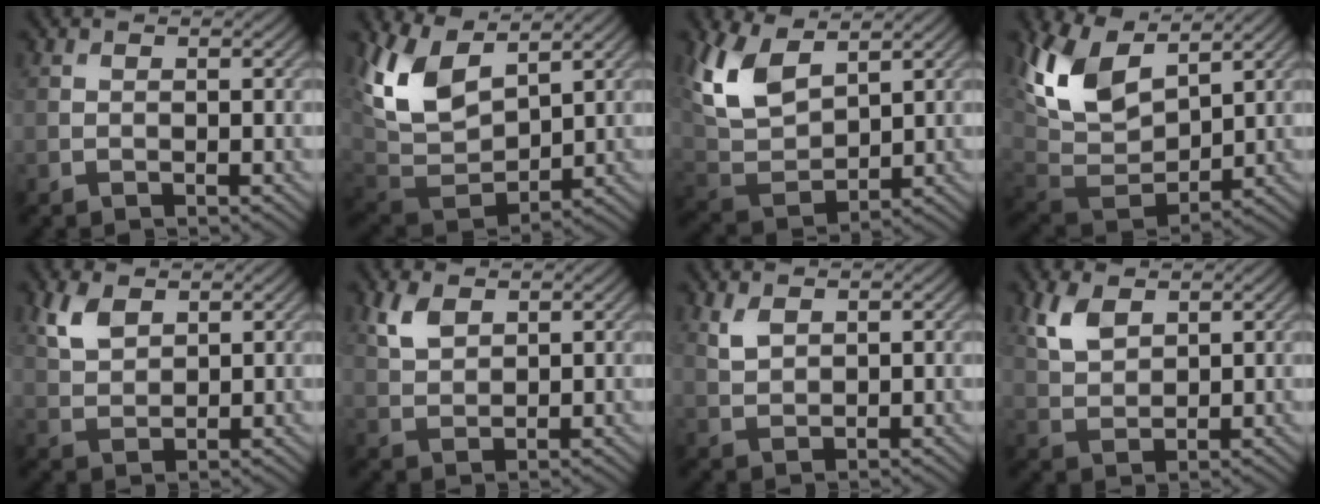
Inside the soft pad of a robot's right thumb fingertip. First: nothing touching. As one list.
[{"total": 11.9, "force": [5.4, 6.5, 8.4], "torque": [-0.211, 0.001, 0.109]}, {"total": 10.5, "force": [5.3, 5.4, 7.2], "torque": [-0.194, 0.008, 0.108]}, {"total": 13.2, "force": [6.4, 7.1, 9.1], "torque": [-0.224, 0.010, 0.125]}, {"total": 4.4, "force": [2.6, 2.4, 2.7], "torque": [-0.070, 0.002, 0.058]}, {"total": 3.9, "force": [2.3, 2.1, 2.3], "torque": [-0.060, 0.001, 0.050]}, {"total": 2.6, "force": [1.6, 1.3, 1.5], "torque": [-0.043, -0.002, 0.037]}, {"total": 5.0, "force": [2.9, 2.7, 3.1], "torque": [-0.081, 0.001, 0.063]}]